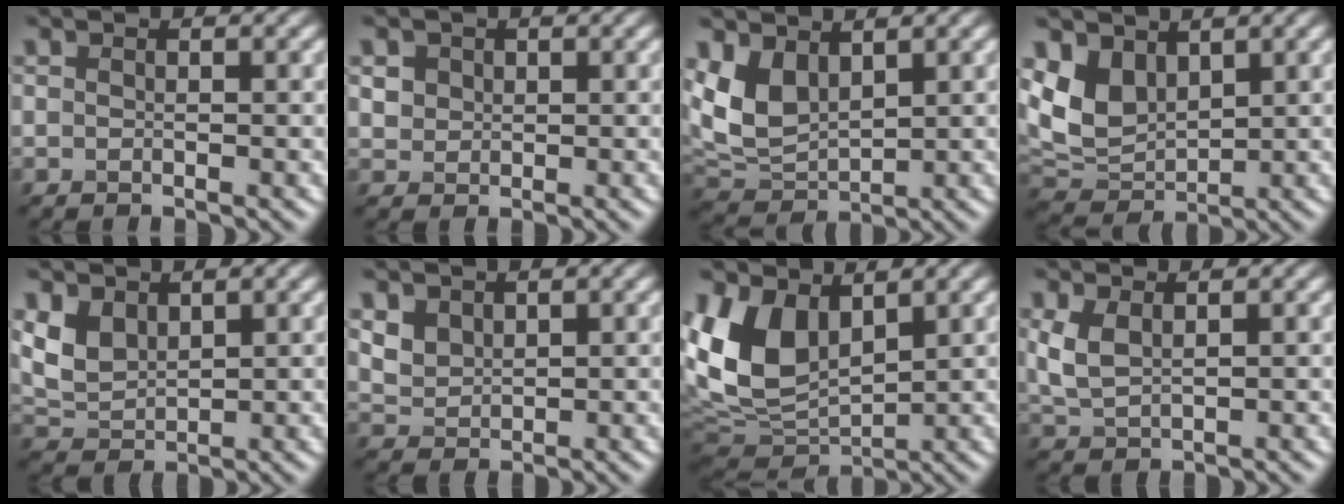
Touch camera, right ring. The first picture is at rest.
{"total": 0.9, "force": [0.4, 0.5, -0.6], "torque": [-0.008, 0.003, 0.032]}
{"total": 3.4, "force": [1.6, 2.1, 2.1], "torque": [-0.071, -0.004, 0.061]}
{"total": 3.4, "force": [1.6, 2.4, 1.7], "torque": [-0.062, -0.005, 0.061]}
{"total": 2.0, "force": [1.2, 1.3, 0.9], "torque": [-0.050, 0.000, 0.053]}
{"total": 1.3, "force": [1.1, 0.7, -0.2], "torque": [-0.022, -0.001, 0.047]}
{"total": 6.8, "force": [2.6, 4.4, 4.4], "torque": [-0.128, -0.009, 0.078]}
{"total": 1.5, "force": [0.6, 0.7, 1.2], "torque": [-0.056, 0.004, 0.042]}